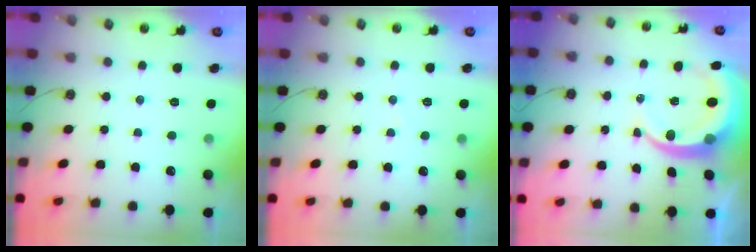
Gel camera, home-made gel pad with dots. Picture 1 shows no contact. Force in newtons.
{"total": 3.0, "press": 2.9, "slide": 0.3}
{"total": 8.9, "press": 8.8, "slide": 1.0}